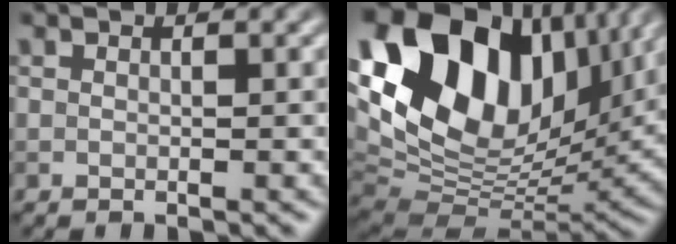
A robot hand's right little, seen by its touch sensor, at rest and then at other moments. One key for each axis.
{"total": 19.3, "fx": 8.3, "fy": 11.6, "fz": 13.0, "tx": -0.277, "ty": 0.040, "tz": 0.151}